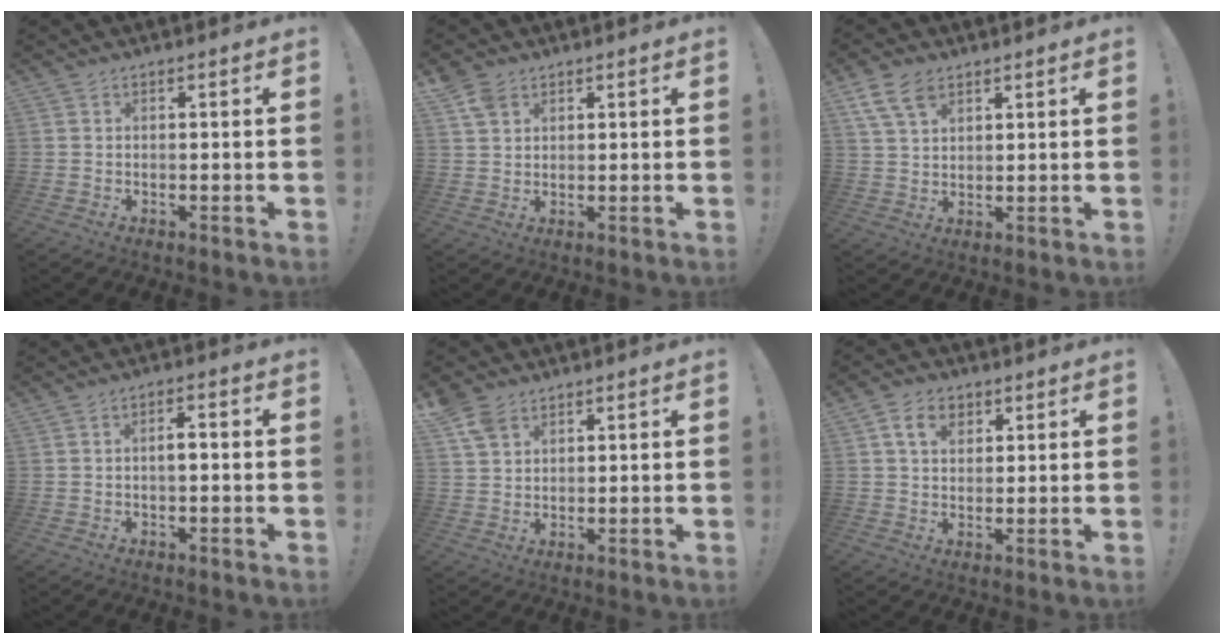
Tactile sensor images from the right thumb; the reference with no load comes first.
{"total": 4.9, "force": [3.0, 3.2, 2.0], "torque": [-0.040, -0.007, 0.059]}
{"total": 8.2, "force": [4.9, 4.7, 4.6], "torque": [-0.088, -0.008, 0.097]}
{"total": 2.8, "force": [-0.7, 0.9, 2.6], "torque": [-0.041, 0.008, -0.017]}
{"total": 6.1, "force": [3.8, 4.0, 2.6], "torque": [-0.046, -0.012, 0.074]}
{"total": 7.1, "force": [2.9, 5.1, 4.0], "torque": [-0.066, 0.005, 0.052]}